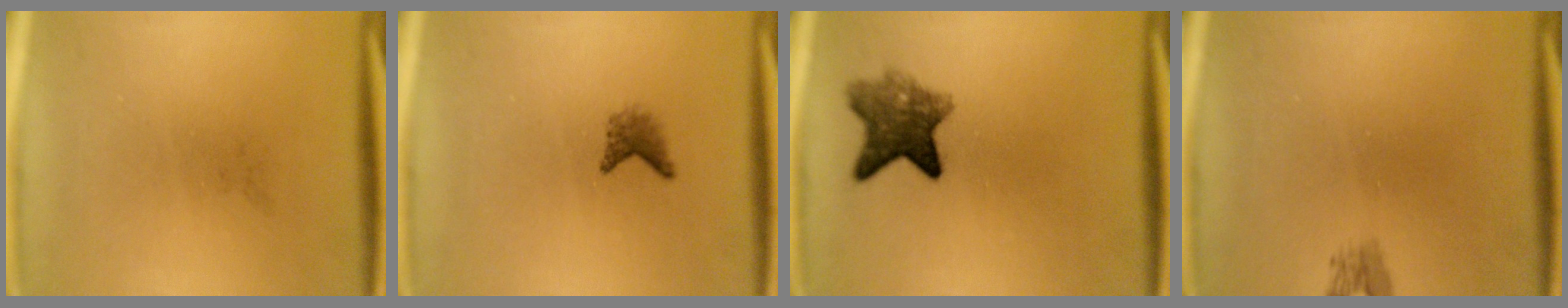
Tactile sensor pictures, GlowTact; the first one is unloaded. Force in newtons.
{"total": 1.7}
{"total": 6.6}
{"total": 1.3}